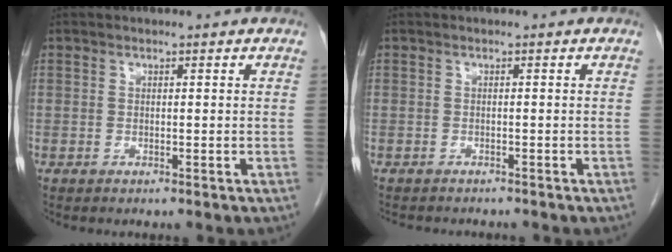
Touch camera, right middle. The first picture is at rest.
{"total": 4.2, "force": [-3.8, 1.3, 1.3], "torque": [-0.017, -0.005, -0.050]}